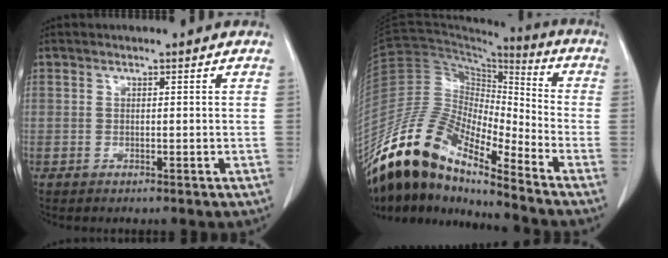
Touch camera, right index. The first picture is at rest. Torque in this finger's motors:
{"motor_torque": [0.84, -0.93, 0.84, 0.12]}